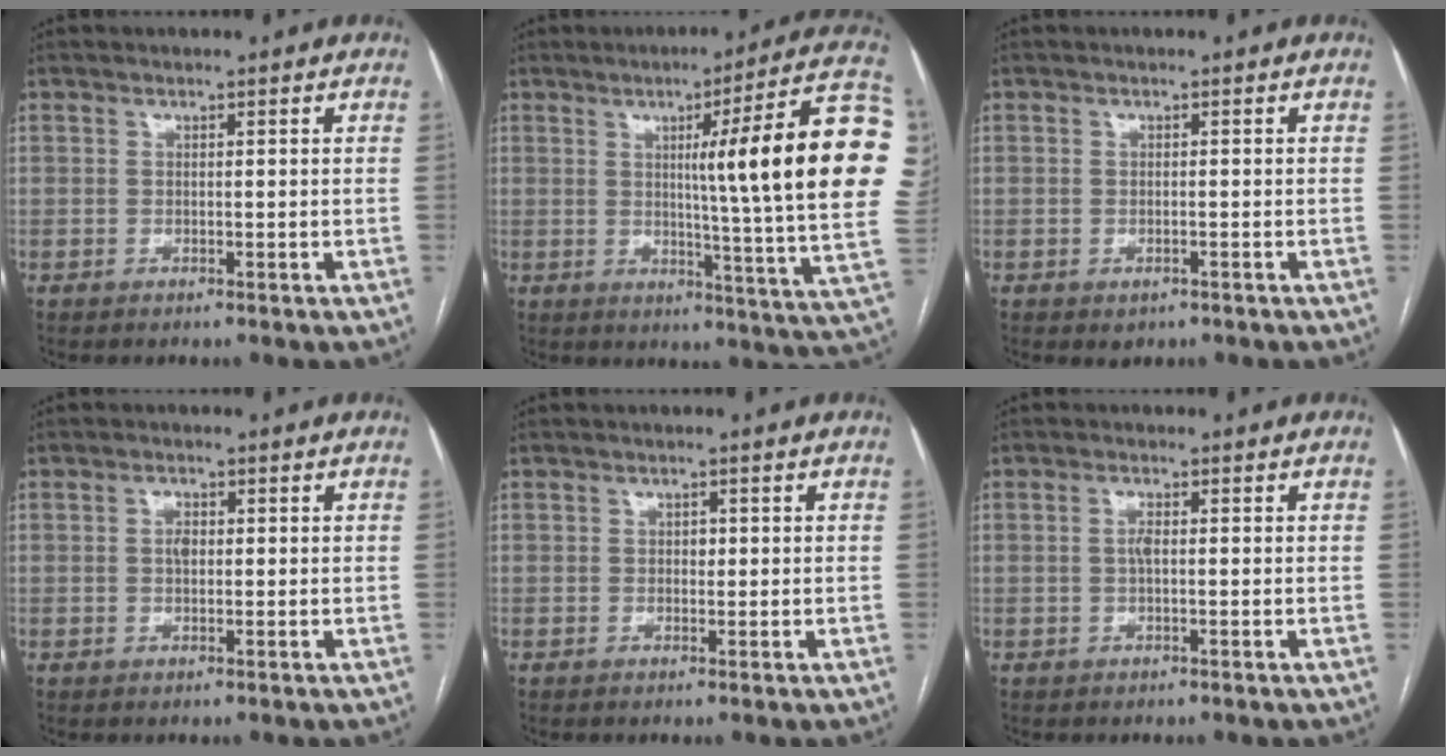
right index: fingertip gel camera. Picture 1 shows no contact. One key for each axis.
{"total": 24.0, "fx": 4.1, "fy": -1.4, "fz": 23.6, "tx": -0.229, "ty": 0.009, "tz": 0.043}
{"total": 1.5, "fx": -0.8, "fy": 0.9, "fz": 0.9, "tx": -0.011, "ty": 0.000, "tz": -0.002}
{"total": 1.8, "fx": 0.3, "fy": 1.1, "fz": 1.4, "tx": -0.025, "ty": 0.003, "tz": 0.004}
{"total": 1.0, "fx": 0.1, "fy": 0.7, "fz": 0.7, "tx": -0.007, "ty": 0.002, "tz": 0.000}
{"total": 1.5, "fx": 0.1, "fy": 0.3, "fz": 1.5, "tx": -0.033, "ty": 0.002, "tz": 0.002}